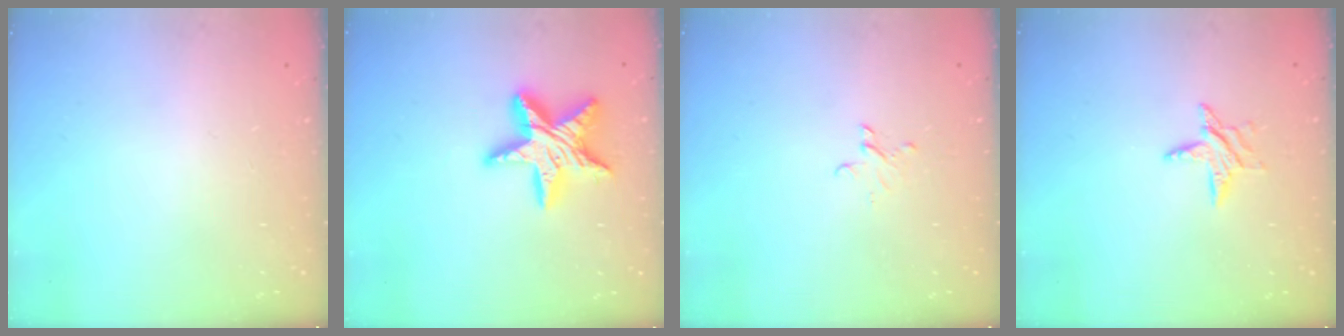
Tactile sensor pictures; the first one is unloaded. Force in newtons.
{"total": 15.5, "press": 15.4, "slide": 1.4}
{"total": 2.6, "press": 2.6, "slide": 0.2}
{"total": 6.2, "press": 6.2, "slide": 0.4}